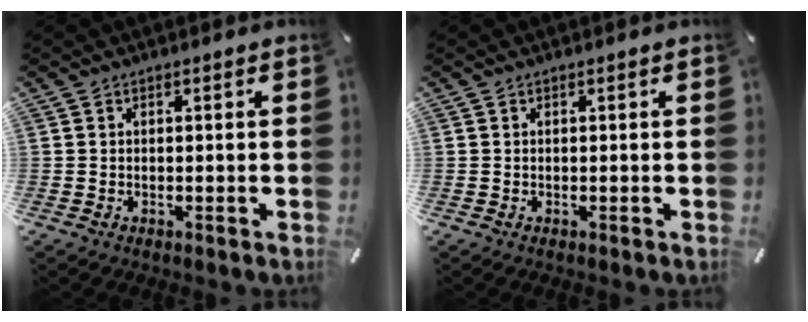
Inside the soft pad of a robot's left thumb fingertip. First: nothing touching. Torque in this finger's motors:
{"motor_torque": [-0.05, -0.23, 0.06, -0.03, -0.02]}